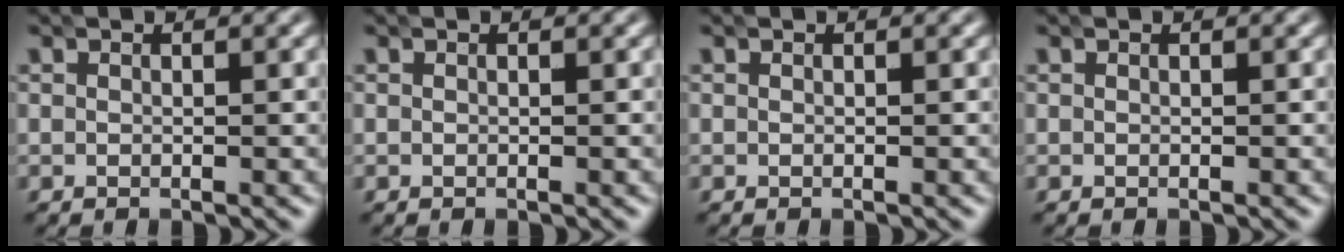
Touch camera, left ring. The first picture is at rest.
{"total": 0.0}
{"total": 0.0}
{"total": 0.0}